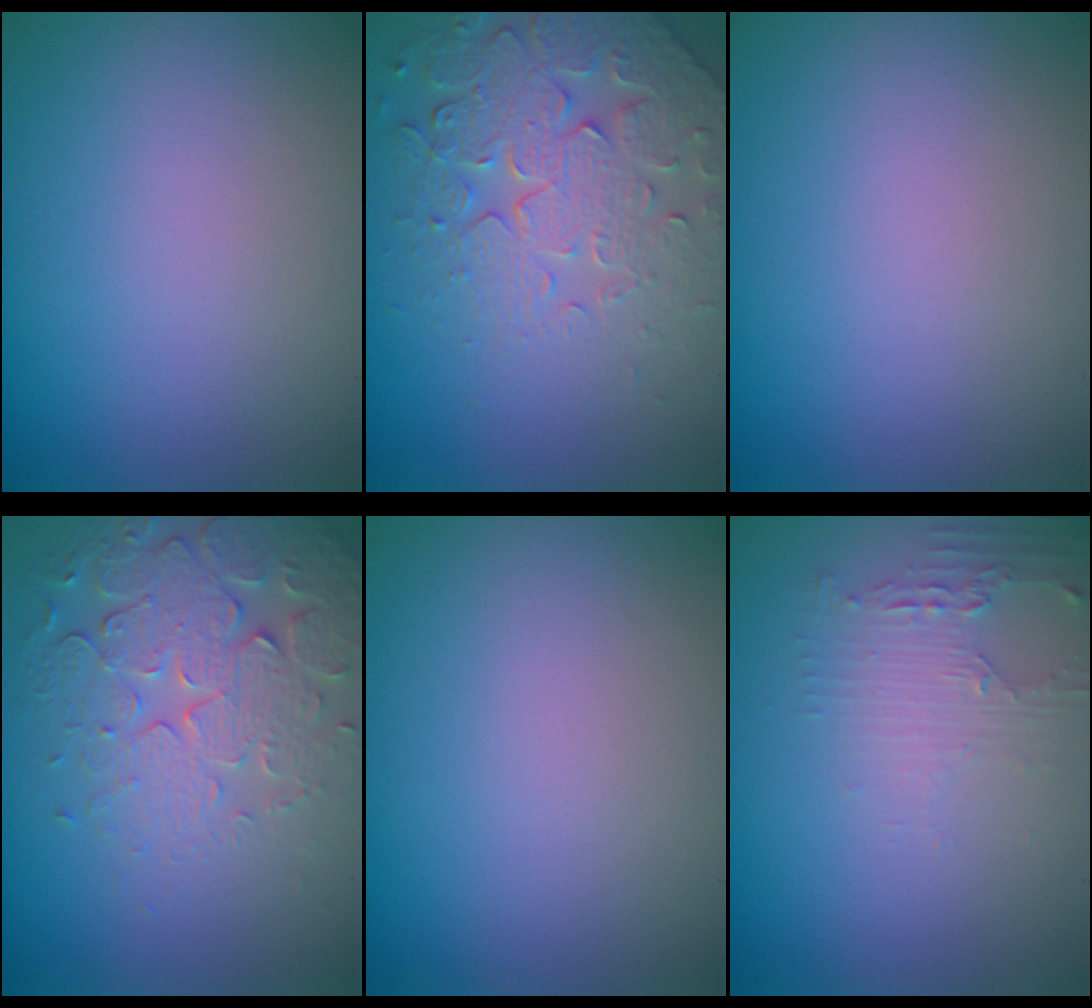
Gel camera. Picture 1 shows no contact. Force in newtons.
{"total": 5.5, "press": 5.0, "slide": 2.1}
{"total": 0.0}
{"total": 5.9, "press": 4.8, "slide": 3.4}
{"total": 0.0}
{"total": 1.8, "press": 1.8, "slide": 0.4}